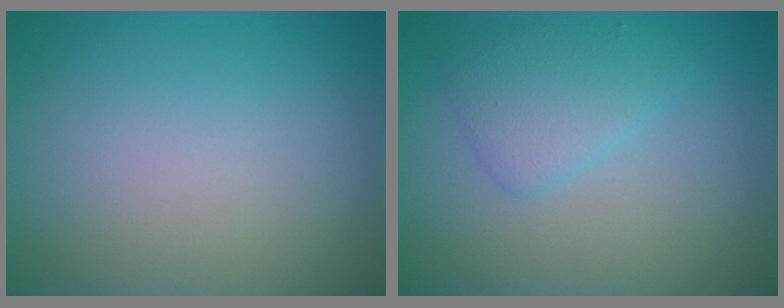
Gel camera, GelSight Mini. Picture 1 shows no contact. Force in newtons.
{"total": 2.6, "press": 2.6, "slide": 0.1}